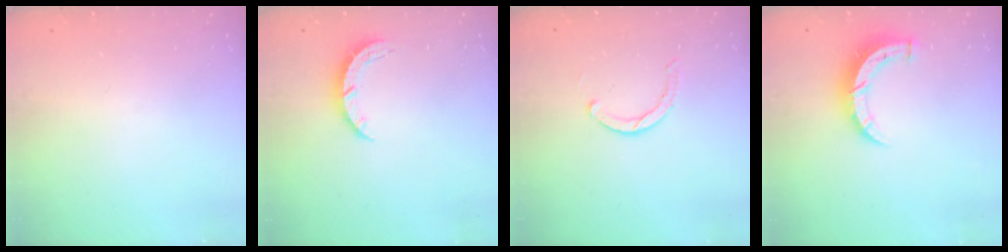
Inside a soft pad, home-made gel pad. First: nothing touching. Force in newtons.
{"total": 3.6, "press": 3.6, "slide": 0.4}
{"total": 2.8, "press": 2.8, "slide": 0.2}
{"total": 7.2, "press": 7.2, "slide": 0.3}